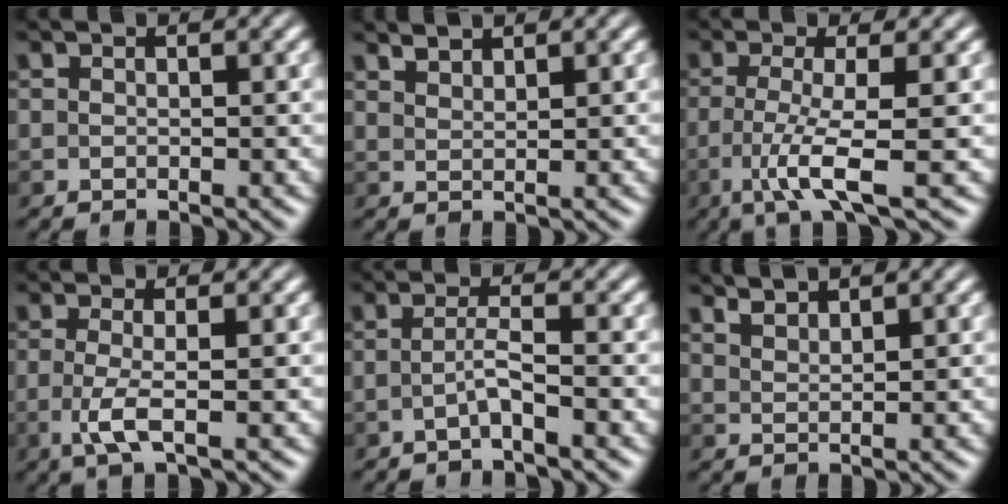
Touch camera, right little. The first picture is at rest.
{"total": 1.3, "force": [1.3, -0.1, 0.0], "torque": [-0.005, -0.003, 0.033]}
{"total": 4.7, "force": [-1.9, 0.2, 4.3], "torque": [-0.089, -0.003, -0.037]}
{"total": 2.5, "force": [-0.8, 0.4, 2.4], "torque": [-0.060, -0.003, -0.017]}
{"total": 1.5, "force": [-1.0, -0.4, 1.1], "torque": [-0.023, 0.009, -0.019]}
{"total": 1.8, "force": [1.8, -0.2, 0.1], "torque": [-0.006, -0.005, 0.046]}